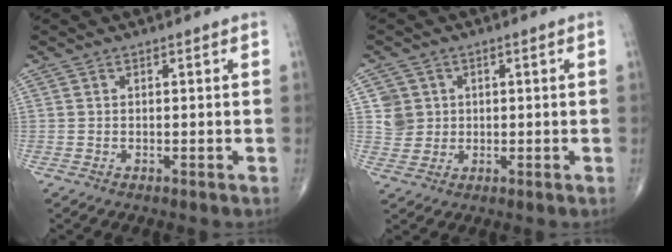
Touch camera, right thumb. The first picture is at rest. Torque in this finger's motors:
{"motor_torque": [-0.17, 0.18, 0.26, 0.16, -0.01]}